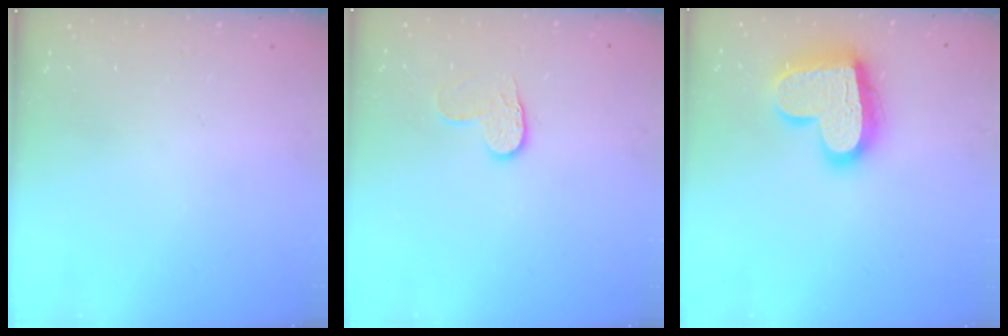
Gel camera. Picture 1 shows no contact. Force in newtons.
{"total": 6.4, "press": 6.4, "slide": 0.6}
{"total": 18.2, "press": 18.1, "slide": 1.4}